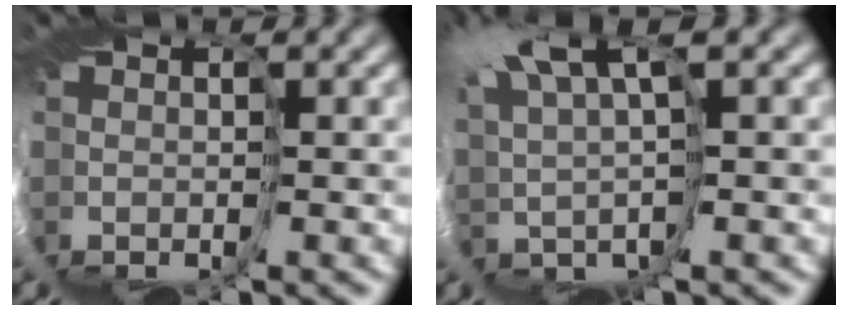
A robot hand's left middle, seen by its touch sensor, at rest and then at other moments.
{"total": 5.4, "force": [3.5, 1.0, 4.0], "torque": [-0.108, 0.010, 0.053]}